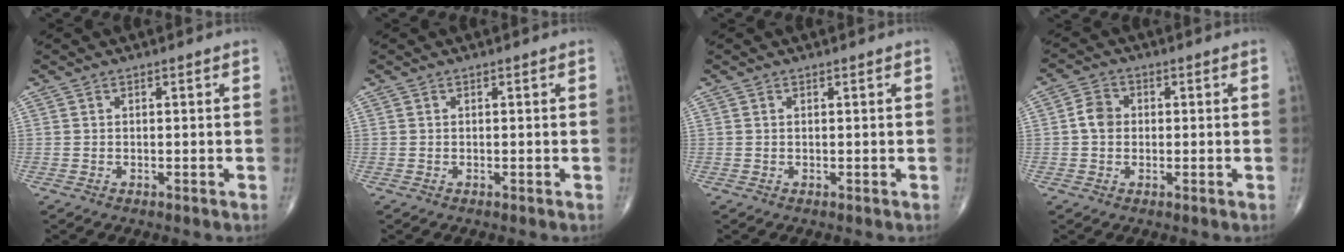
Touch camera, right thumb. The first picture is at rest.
{"total": 0.0}
{"total": 0.0}
{"total": 4.0, "force": [0.0, 3.3, 2.3], "torque": [-0.034, 0.009, -0.007]}